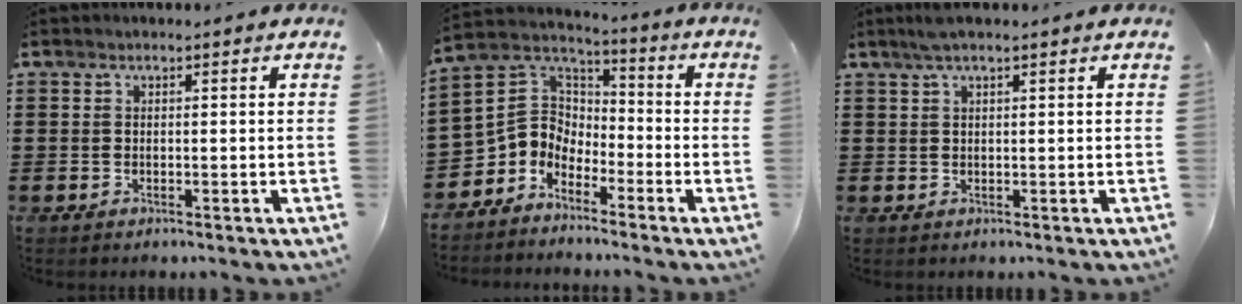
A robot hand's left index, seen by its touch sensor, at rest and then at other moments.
{"total": 6.0, "force": [-2.5, 5.4, 1.0], "torque": [-0.067, -0.010, -0.054]}
{"total": 2.0, "force": [1.3, 0.1, 1.6], "torque": [-0.032, 0.002, 0.023]}